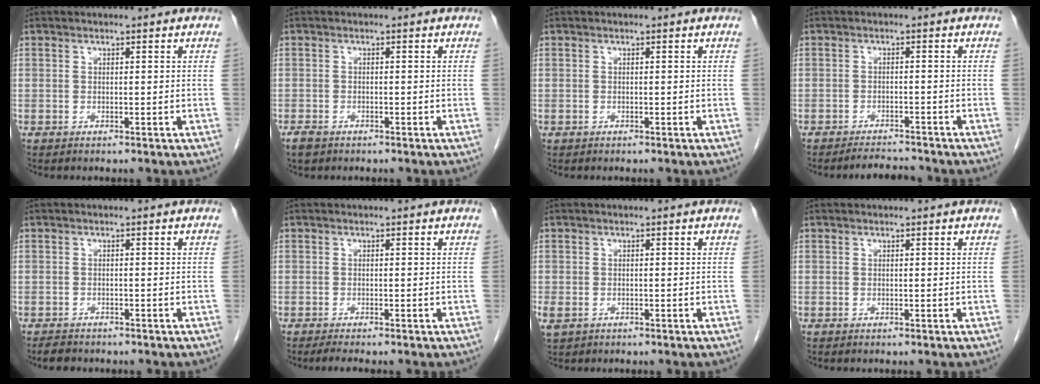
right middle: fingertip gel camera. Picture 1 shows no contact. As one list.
[{"total": 1.7, "force": [-1.2, 0.9, 0.8], "torque": [-0.023, -0.002, -0.017]}, {"total": 0.0}, {"total": 3.0, "force": [-3.0, 0.2, 0.2], "torque": [-0.009, -0.013, -0.047]}, {"total": 2.6, "force": [-2.3, 1.0, 0.8], "torque": [-0.023, -0.006, -0.033]}, {"total": 2.1, "force": [-1.8, 0.1, 1.2], "torque": [-0.023, -0.006, -0.027]}, {"total": 2.2, "force": [-0.9, 1.6, 1.2], "torque": [-0.032, -0.004, -0.007]}, {"total": 0.0}]